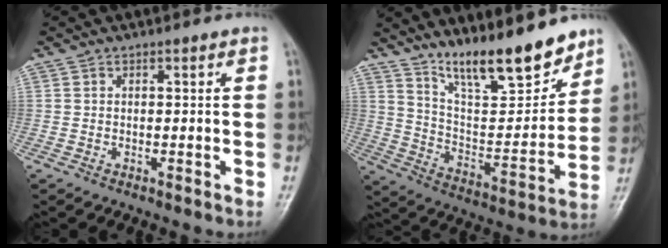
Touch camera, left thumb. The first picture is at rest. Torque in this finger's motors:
{"motor_torque": [0.67, 0.16, 1.05, -1.73, 0.20]}